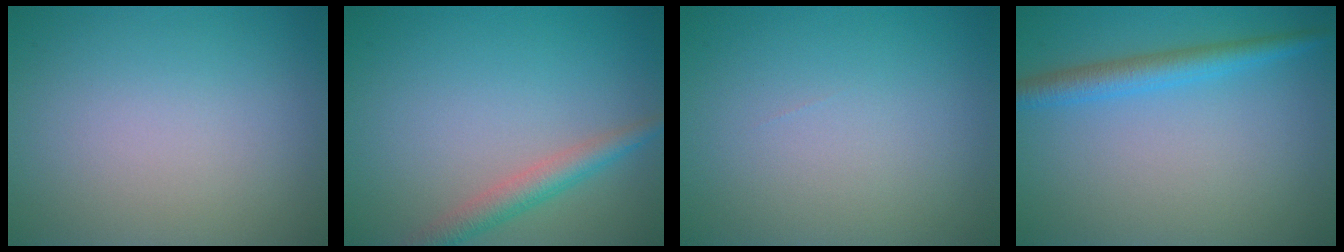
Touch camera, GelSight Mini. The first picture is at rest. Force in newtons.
{"total": 2.9, "press": 2.9, "slide": 0.1}
{"total": 0.0}
{"total": 2.9, "press": 2.9, "slide": 0.1}